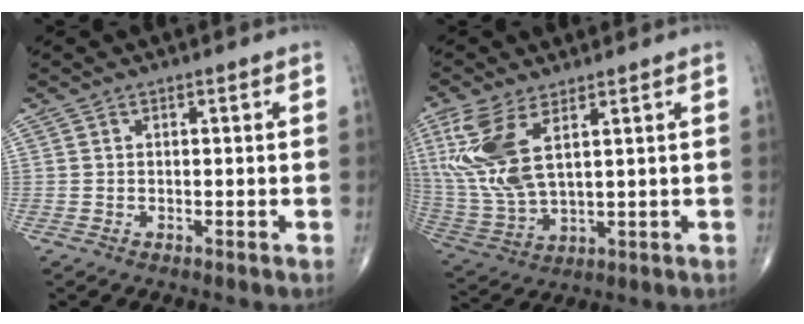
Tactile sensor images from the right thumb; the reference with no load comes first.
{"total": 13.2, "force": [5.0, 5.4, 10.9], "torque": [-0.258, -0.017, 0.114]}